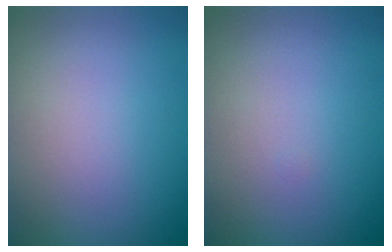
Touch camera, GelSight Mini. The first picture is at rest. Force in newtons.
{"total": 0.0}